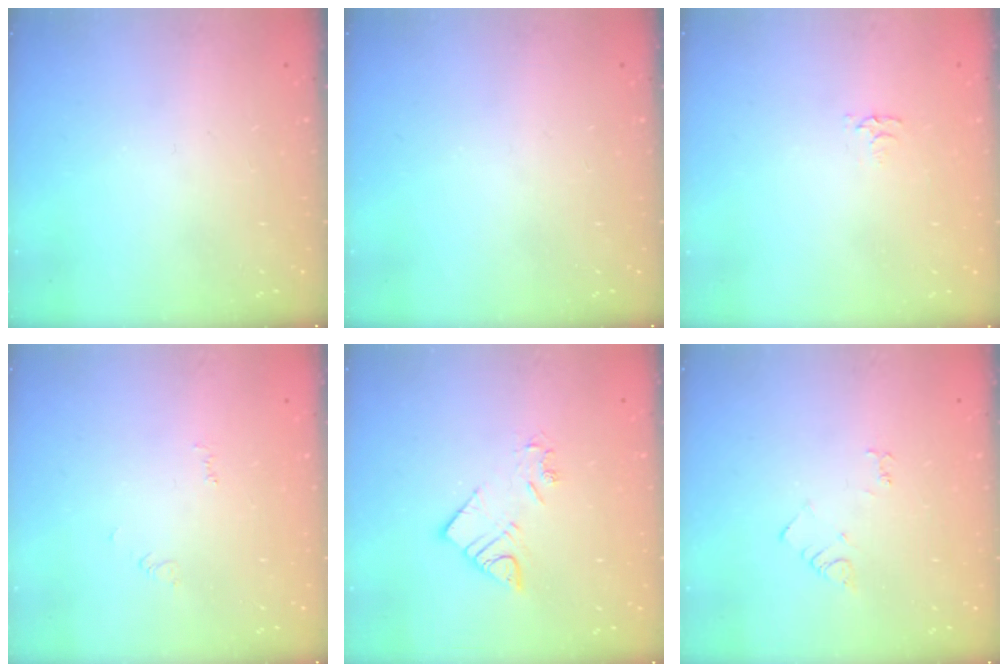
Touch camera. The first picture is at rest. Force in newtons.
{"total": 0.0}
{"total": 2.6, "press": 2.6, "slide": 0.4}
{"total": 2.5, "press": 2.5, "slide": 0.4}
{"total": 7.5, "press": 7.5, "slide": 0.5}
{"total": 3.8, "press": 3.8, "slide": 0.5}